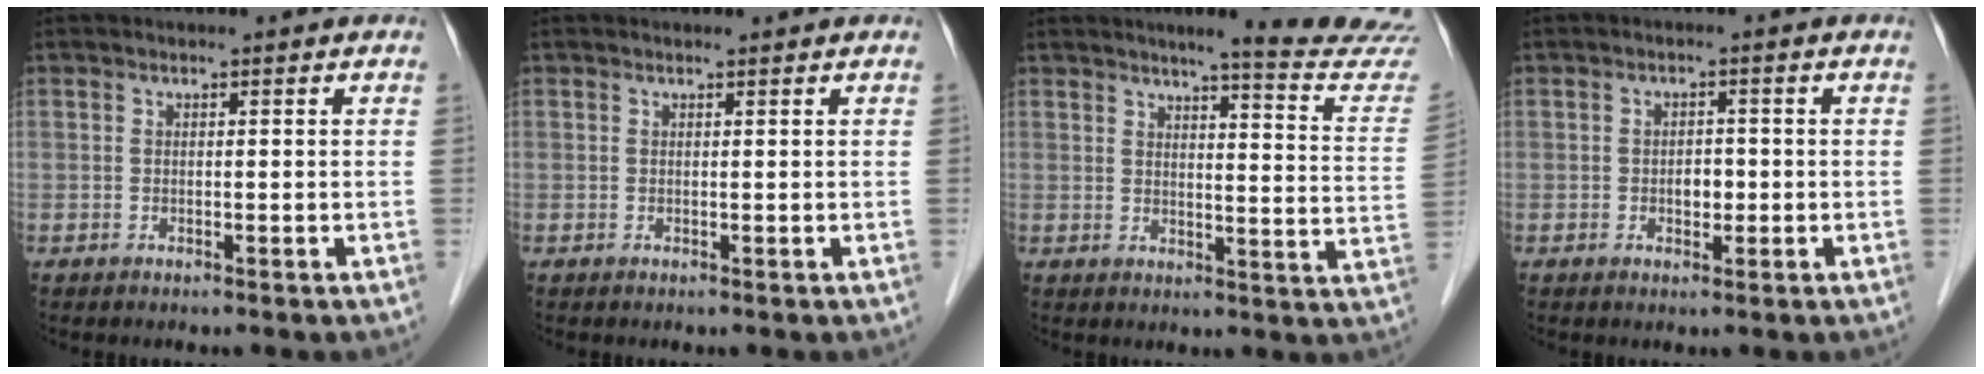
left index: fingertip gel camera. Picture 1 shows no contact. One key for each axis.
{"total": 0.7, "fx": 0.7, "fy": 0.1, "fz": 0.1, "tx": -0.009, "ty": 0.007, "tz": 0.010}
{"total": 14.0, "fx": 13.4, "fy": -1.1, "fz": 4.1, "tx": -0.045, "ty": -0.093, "tz": 0.139}
{"total": 2.1, "fx": -0.4, "fy": 1.4, "fz": 1.5, "tx": -0.023, "ty": 0.004, "tz": -0.005}